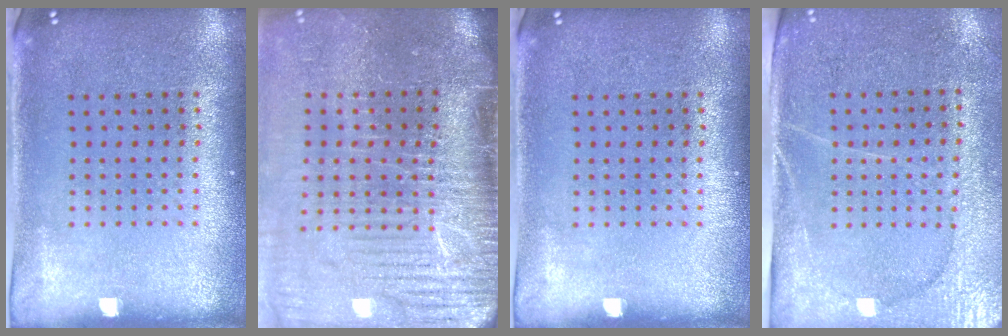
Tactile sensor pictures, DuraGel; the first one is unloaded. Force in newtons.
{"total": 4.8, "press": 4.0, "slide": 2.7}
{"total": 0.0}
{"total": 2.9, "press": 2.7, "slide": 1.2}